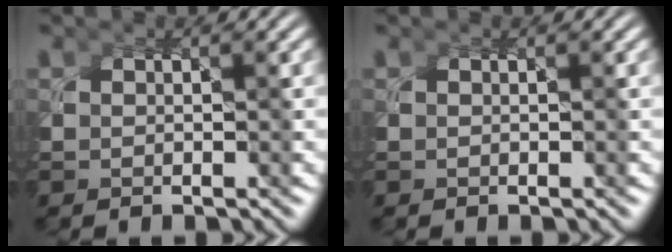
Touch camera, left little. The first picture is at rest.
{"total": 1.3, "force": [-0.1, -1.2, -0.4], "torque": [0.021, -0.002, 0.003]}